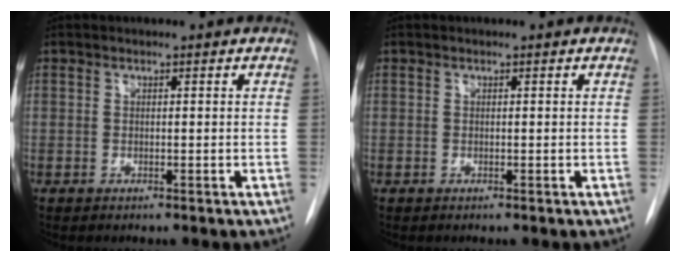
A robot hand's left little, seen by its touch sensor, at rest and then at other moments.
{"total": 0.0}